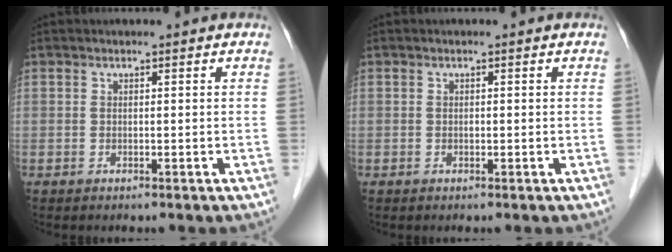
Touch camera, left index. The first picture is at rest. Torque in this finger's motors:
{"motor_torque": [-0.41, -0.02, -0.08, -0.01]}